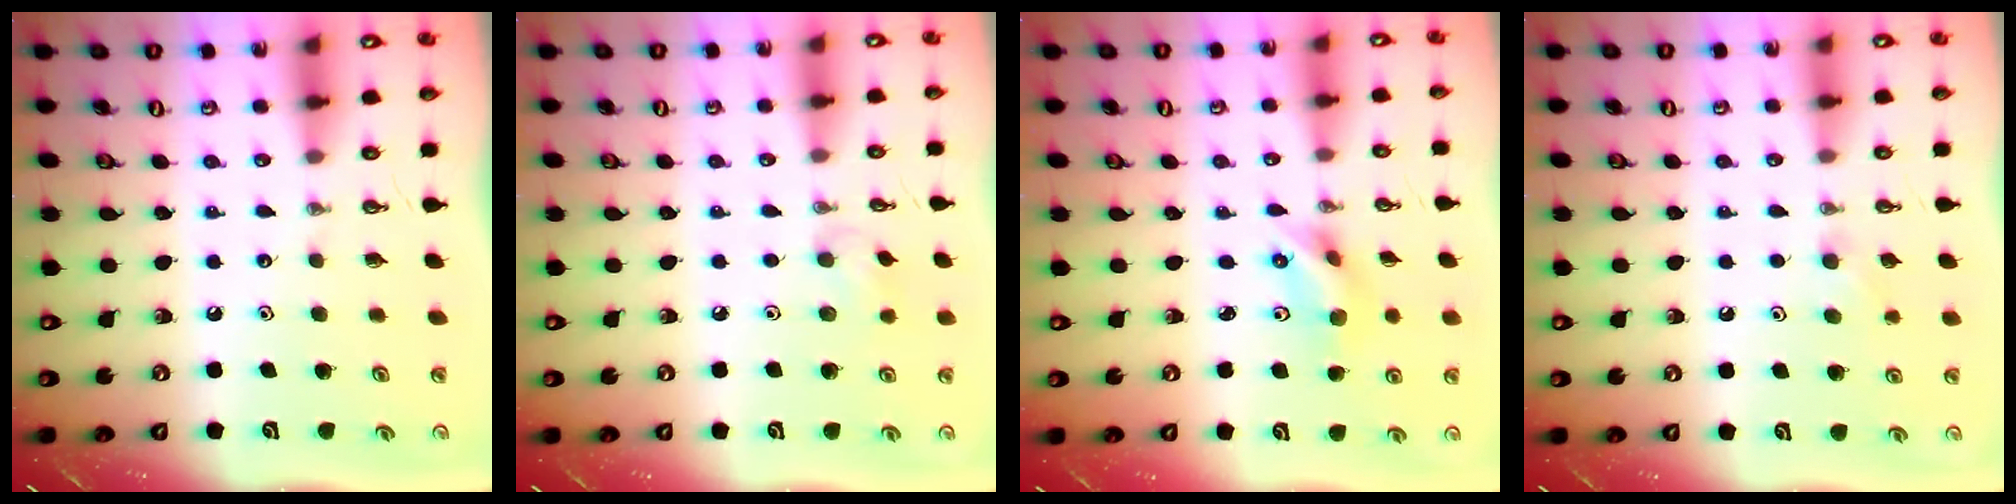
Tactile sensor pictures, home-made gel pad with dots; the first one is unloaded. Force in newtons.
{"total": 5.5, "press": 5.4, "slide": 1.1}
{"total": 5.6, "press": 4.5, "slide": 3.3}
{"total": 6.9, "press": 5.6, "slide": 4.0}